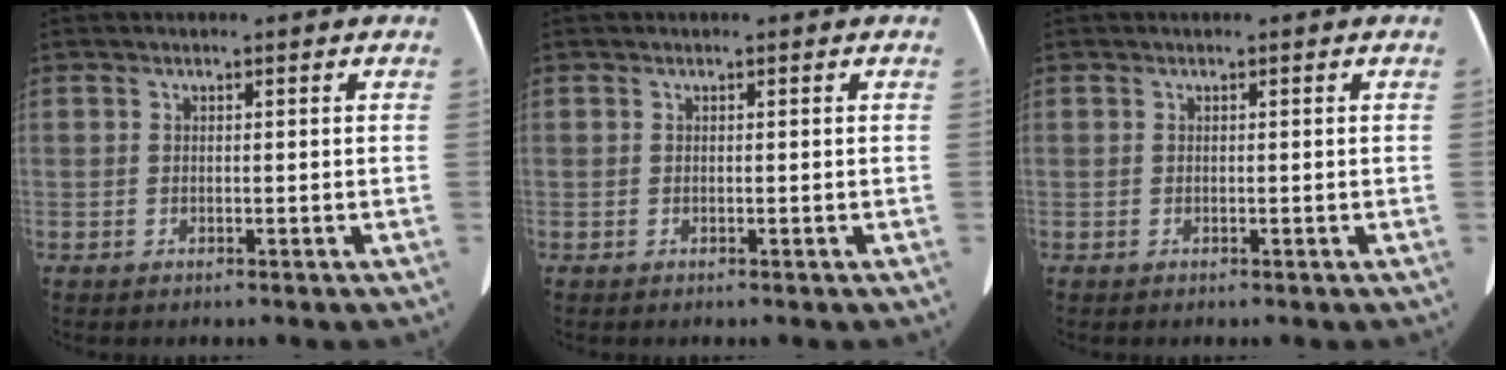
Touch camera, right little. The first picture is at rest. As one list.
[{"total": 0.0}, {"total": 0.0}]